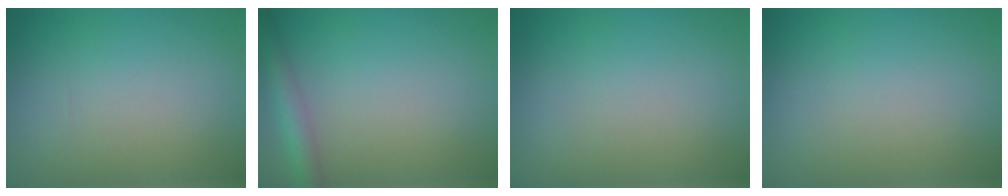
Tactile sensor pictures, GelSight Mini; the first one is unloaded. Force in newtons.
{"total": 3.1, "press": 3.1, "slide": 0.1}
{"total": 0.0}
{"total": 0.0}